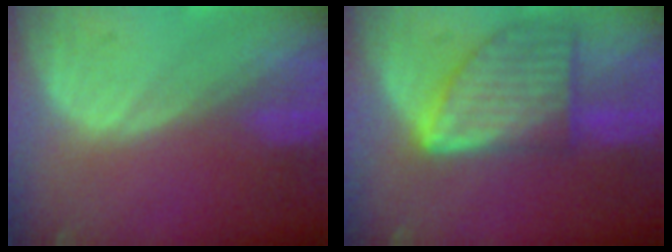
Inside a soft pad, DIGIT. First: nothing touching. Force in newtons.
{"total": 9.1, "press": 9.1, "slide": 0.4}